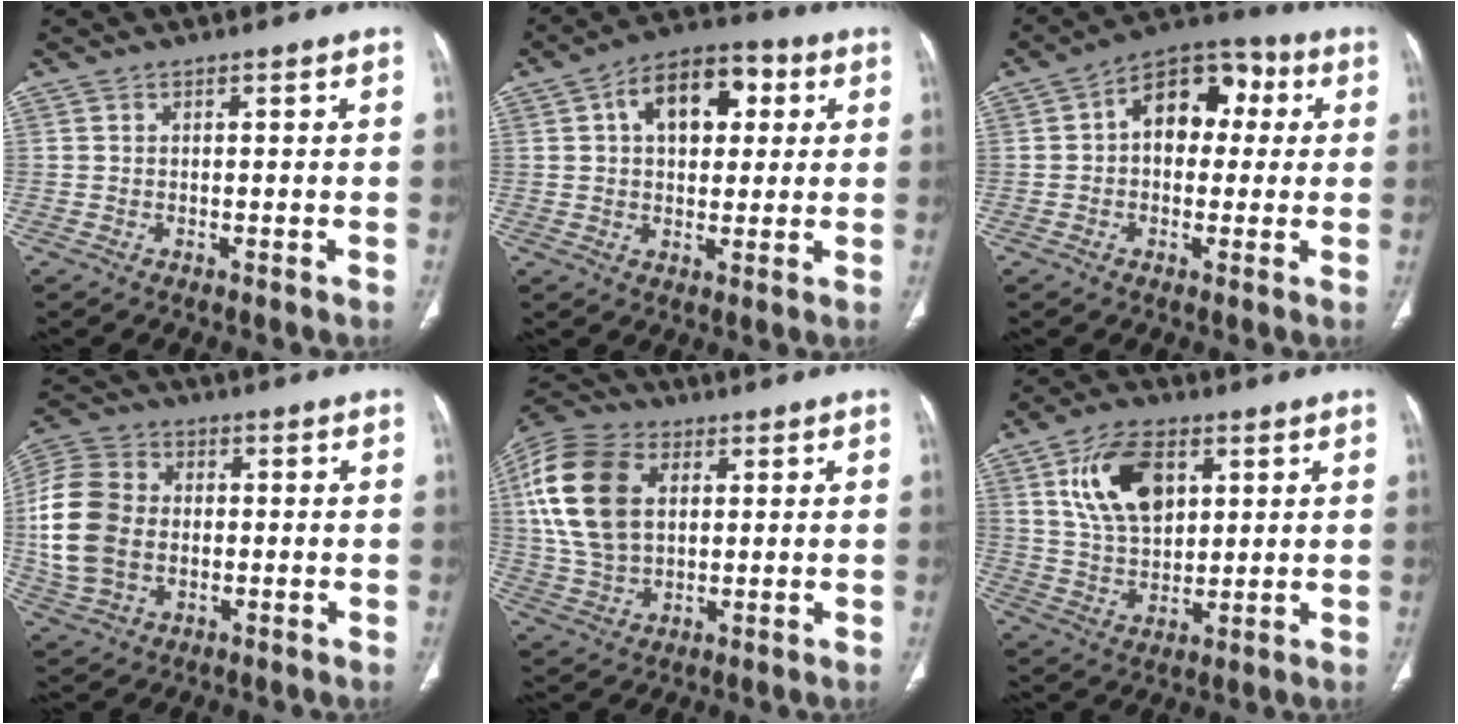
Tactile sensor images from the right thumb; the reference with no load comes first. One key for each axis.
{"total": 12.6, "fx": 3.6, "fy": 8.0, "fz": 9.1, "tx": -0.103, "ty": 0.019, "tz": 0.048}
{"total": 12.1, "fx": 2.0, "fy": 8.3, "fz": 8.6, "tx": -0.082, "ty": 0.035, "tz": 0.017}
{"total": 15.8, "fx": -0.3, "fy": 11.8, "fz": 10.5, "tx": -0.200, "ty": 0.019, "tz": -0.003}
{"total": 17.9, "fx": 3.9, "fy": 12.1, "fz": 12.6, "tx": -0.248, "ty": 0.007, "tz": 0.072}
{"total": 13.3, "fx": 4.8, "fy": 8.0, "fz": 9.5, "tx": -0.148, "ty": -0.015, "tz": 0.094}